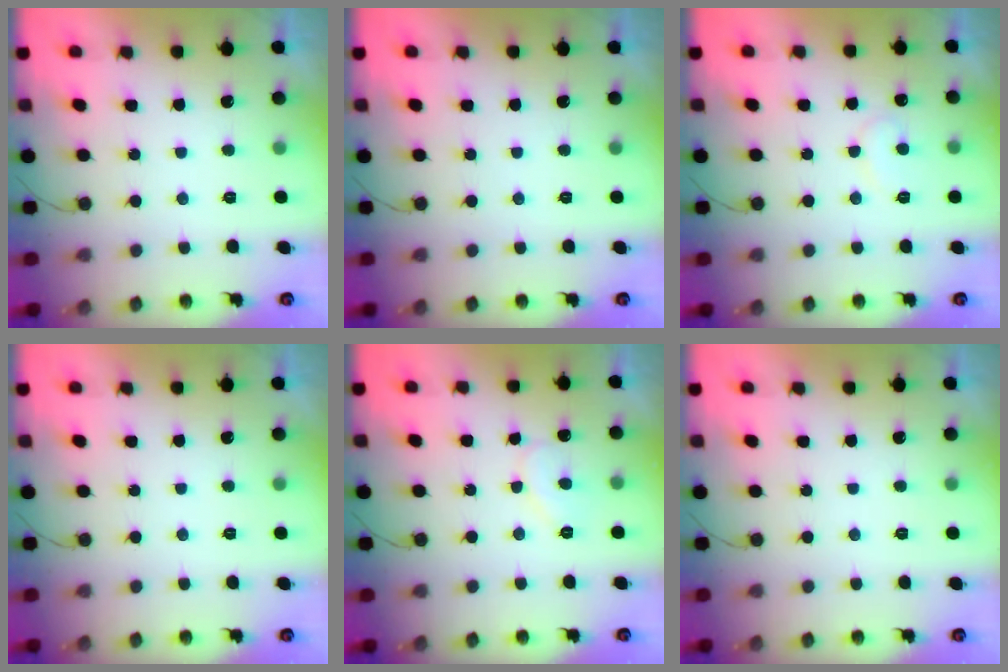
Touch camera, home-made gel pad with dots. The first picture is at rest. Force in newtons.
{"total": 0.0}
{"total": 7.7, "press": 7.7, "slide": 0.3}
{"total": 0.0}
{"total": 6.7, "press": 6.6, "slide": 0.4}
{"total": 0.0}